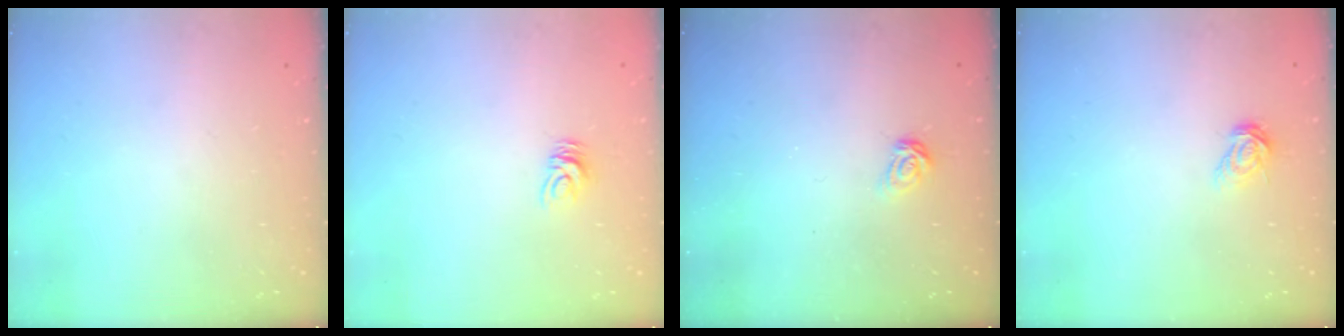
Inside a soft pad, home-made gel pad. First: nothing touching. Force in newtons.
{"total": 5.1, "press": 5.1, "slide": 0.3}
{"total": 4.3, "press": 4.3, "slide": 0.3}
{"total": 6.0, "press": 6.0, "slide": 0.4}